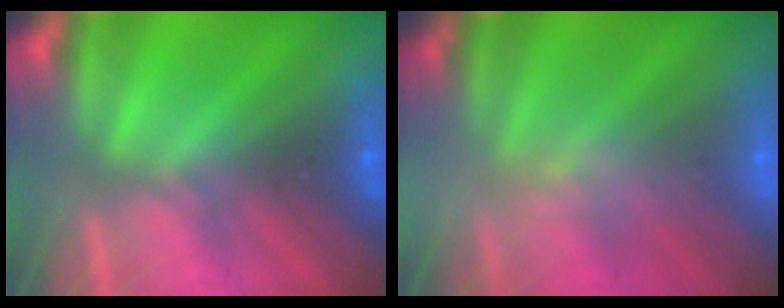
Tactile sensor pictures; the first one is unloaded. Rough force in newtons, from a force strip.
{"total": 2.5}